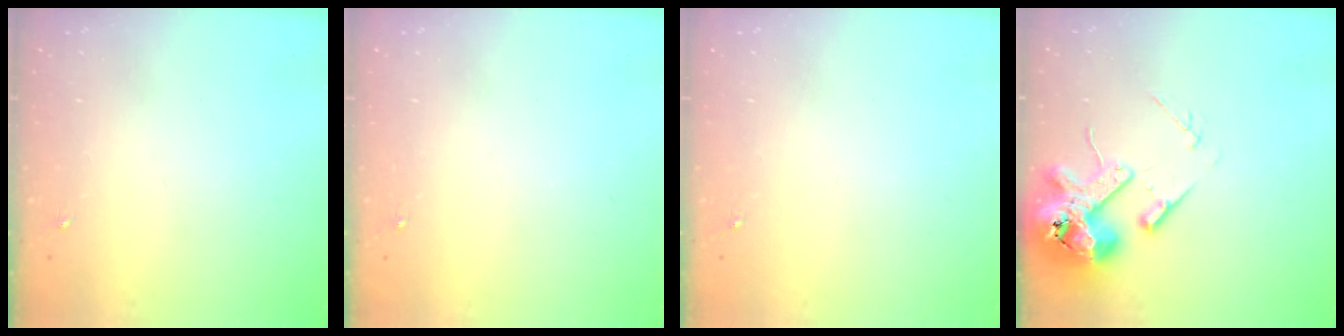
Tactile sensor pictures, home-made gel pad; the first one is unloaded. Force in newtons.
{"total": 0.0}
{"total": 0.0}
{"total": 14.6, "press": 14.4, "slide": 2.5}